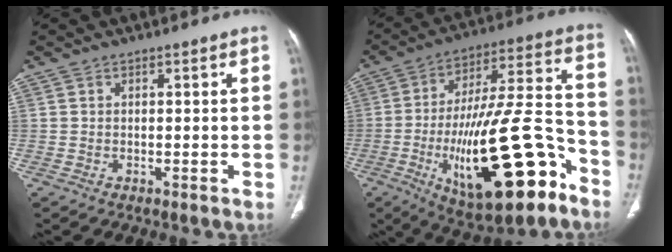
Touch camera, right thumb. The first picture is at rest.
{"total": 28.0, "force": [-11.5, 9.4, 23.8], "torque": [-0.391, 0.053, -0.168]}